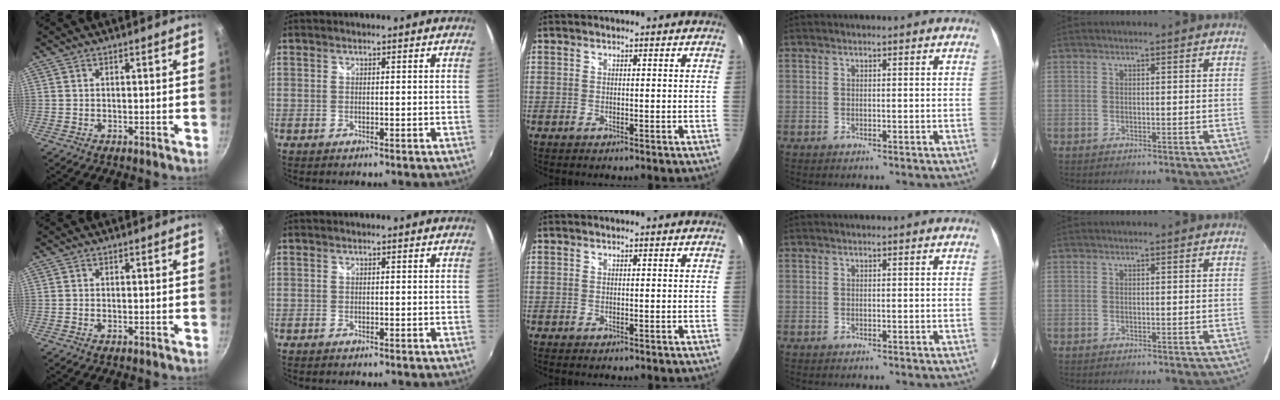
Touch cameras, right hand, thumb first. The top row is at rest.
{"index": {"total": 0.5, "force": [-0.5, 0.3, 0.1], "torque": [-0.005, -0.003, -0.011]}}